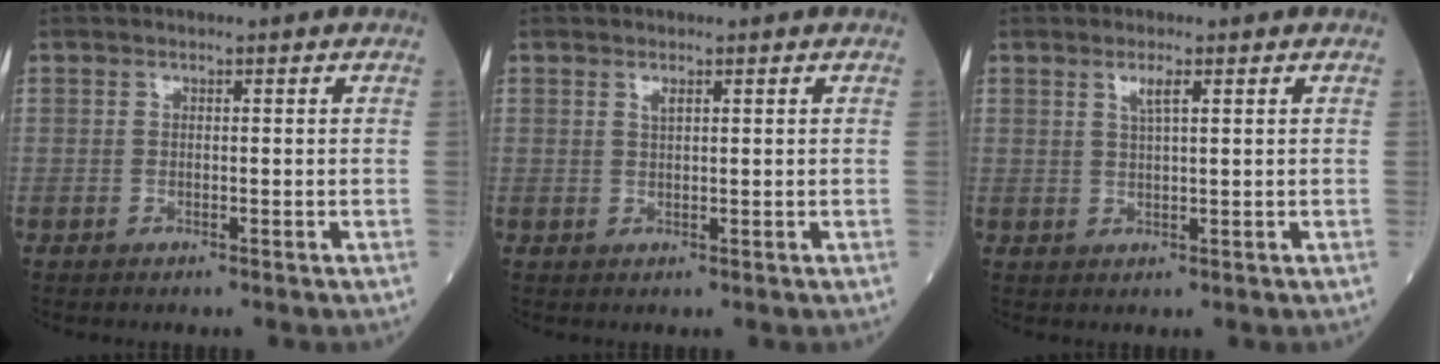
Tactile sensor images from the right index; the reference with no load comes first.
{"total": 1.0, "force": [0.6, 0.2, 0.7], "torque": [-0.016, -0.004, 0.012]}
{"total": 2.1, "force": [1.1, 0.0, 1.8], "torque": [-0.040, 0.001, 0.021]}